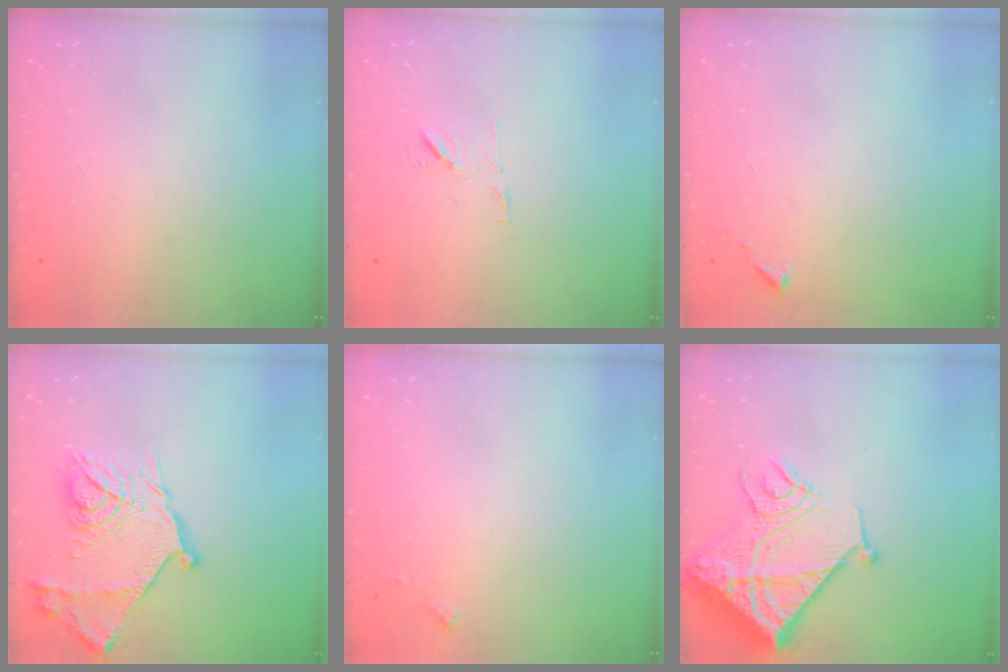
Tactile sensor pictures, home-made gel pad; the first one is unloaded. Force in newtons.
{"total": 7.5, "press": 7.4, "slide": 0.6}
{"total": 2.7, "press": 2.7, "slide": 0.5}
{"total": 19.7, "press": 19.7, "slide": 1.1}
{"total": 3.8, "press": 3.7, "slide": 0.6}
{"total": 19.7, "press": 19.6, "slide": 2.1}